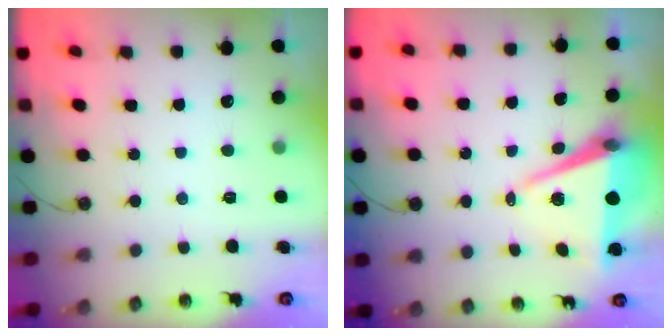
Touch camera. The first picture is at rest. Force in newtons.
{"total": 8.5, "press": 7.4, "slide": 4.2}